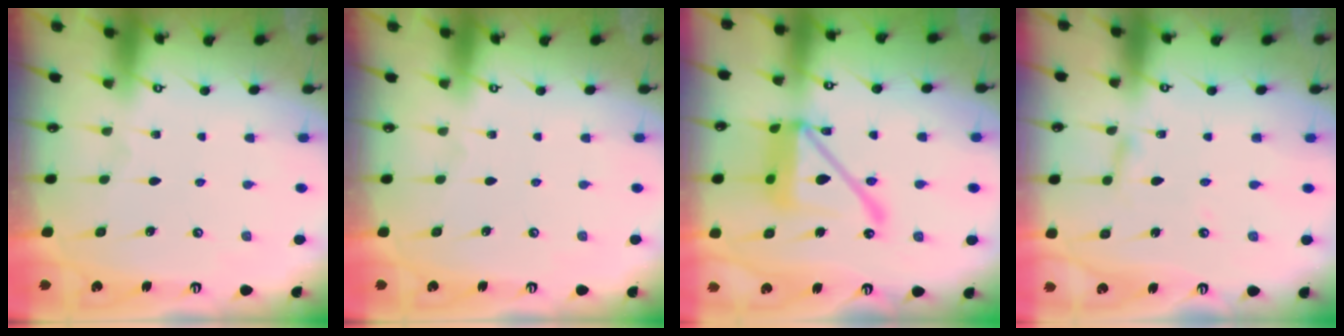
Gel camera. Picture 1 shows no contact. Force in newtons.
{"total": 0.0}
{"total": 21.2, "press": 21.1, "slide": 2.0}
{"total": 2.8, "press": 2.7, "slide": 0.3}